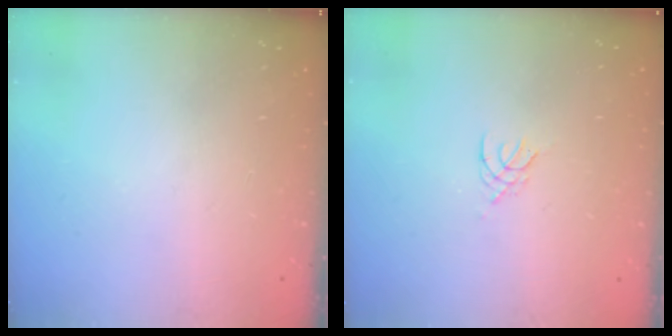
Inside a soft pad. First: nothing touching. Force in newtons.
{"total": 2.0, "press": 1.9, "slide": 0.4}